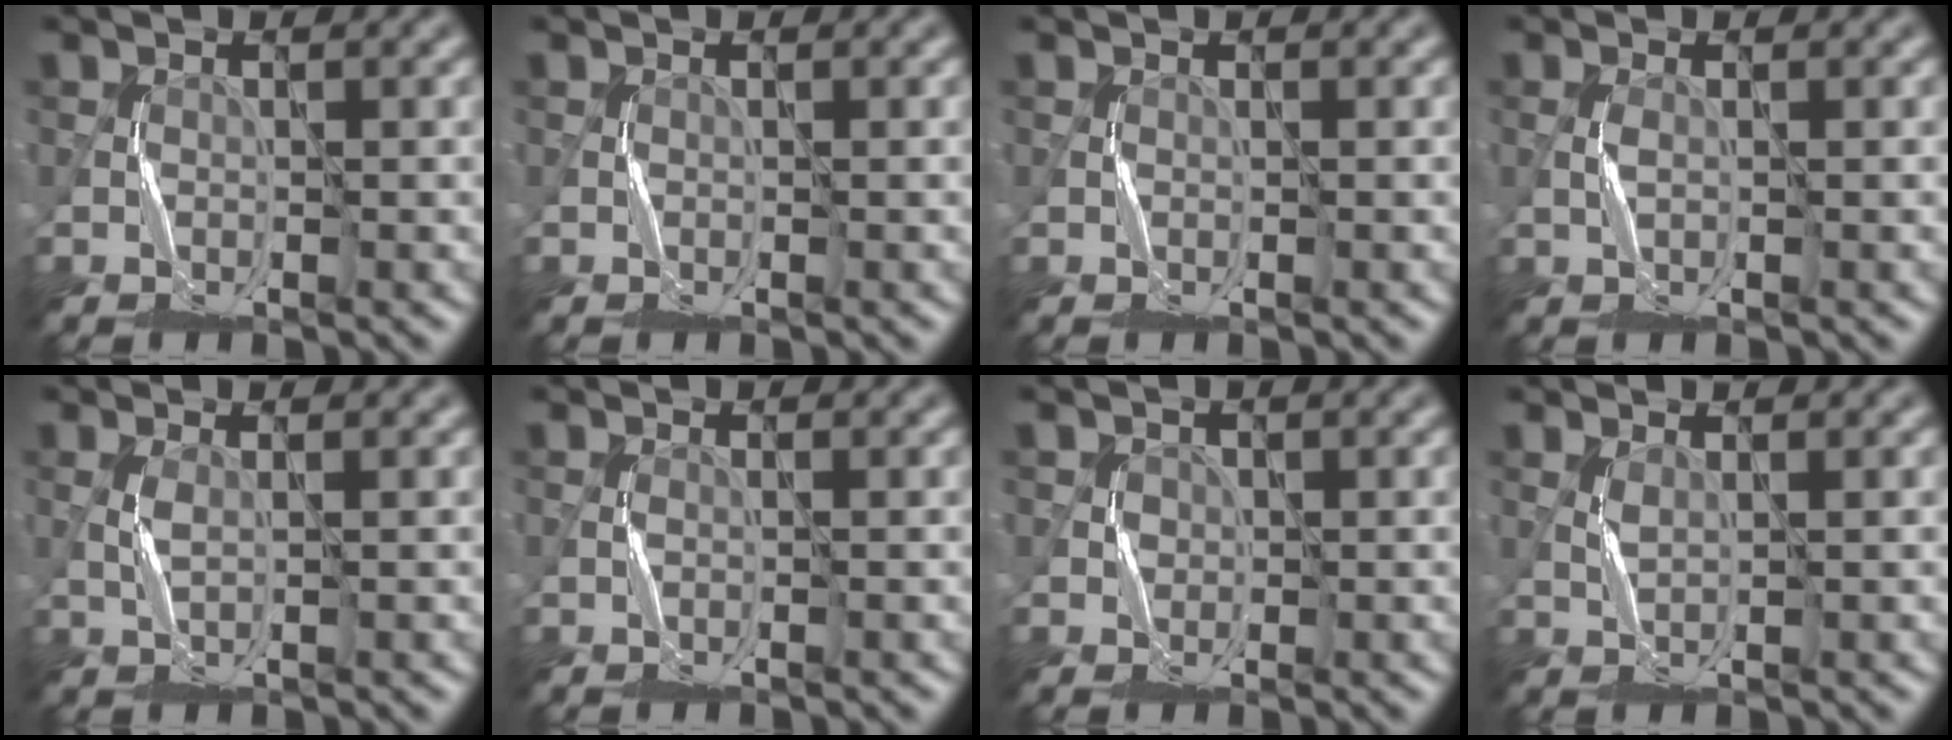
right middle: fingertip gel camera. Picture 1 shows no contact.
{"total": 0.0}
{"total": 0.0}
{"total": 0.6, "force": [0.1, 0.0, 0.6], "torque": [-0.018, 0.002, 0.002]}
{"total": 0.9, "force": [0.4, 0.0, 0.8], "torque": [-0.025, 0.002, 0.009]}
{"total": 0.0}
{"total": 1.0, "force": [0.2, 0.9, -0.2], "torque": [0.012, -0.001, 0.005]}
{"total": 0.7, "force": [0.7, -0.2, 0.3], "torque": [-0.015, -0.001, 0.016]}